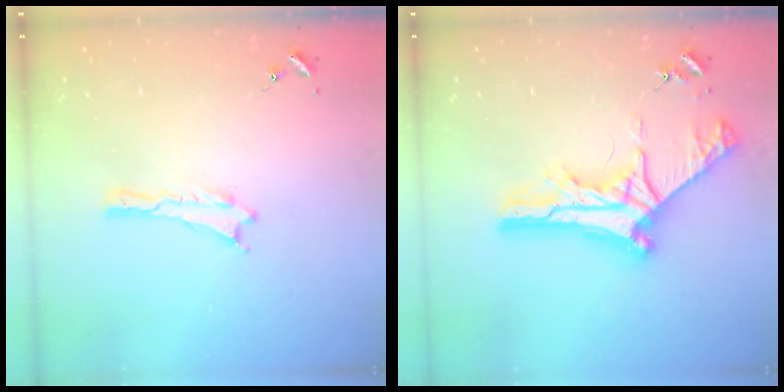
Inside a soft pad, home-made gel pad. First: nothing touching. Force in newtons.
{"total": 10.1, "press": 10.1, "slide": 1.0}